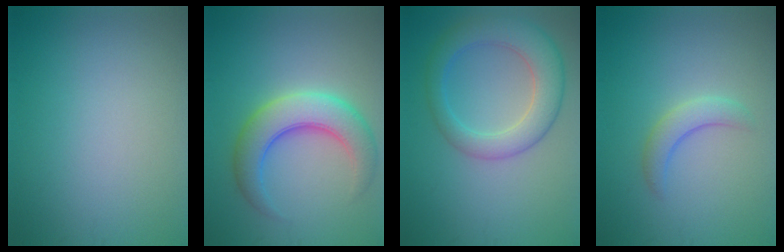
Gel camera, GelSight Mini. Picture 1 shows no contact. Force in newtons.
{"total": 6.4, "press": 6.4, "slide": 0.1}
{"total": 5.8, "press": 5.8, "slide": 0.2}
{"total": 2.5, "press": 2.5, "slide": 0.2}